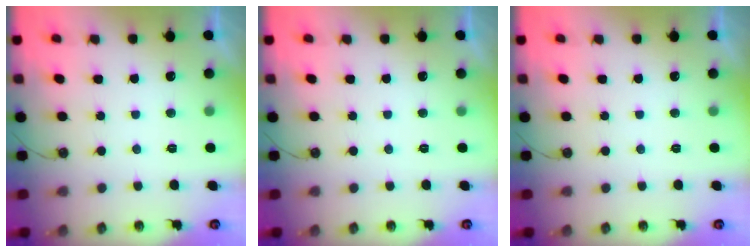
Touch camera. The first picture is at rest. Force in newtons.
{"total": 0.0}
{"total": 0.0}